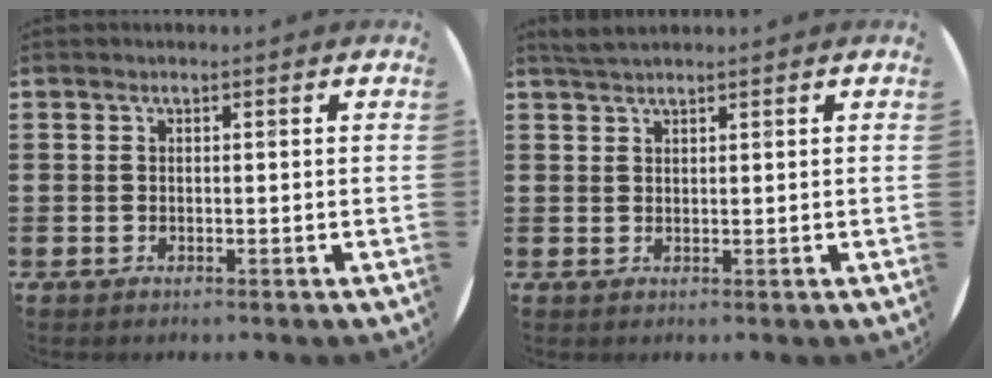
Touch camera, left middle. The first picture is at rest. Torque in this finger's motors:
{"motor_torque": [0.27, -0.26, 0.02, 0.03]}